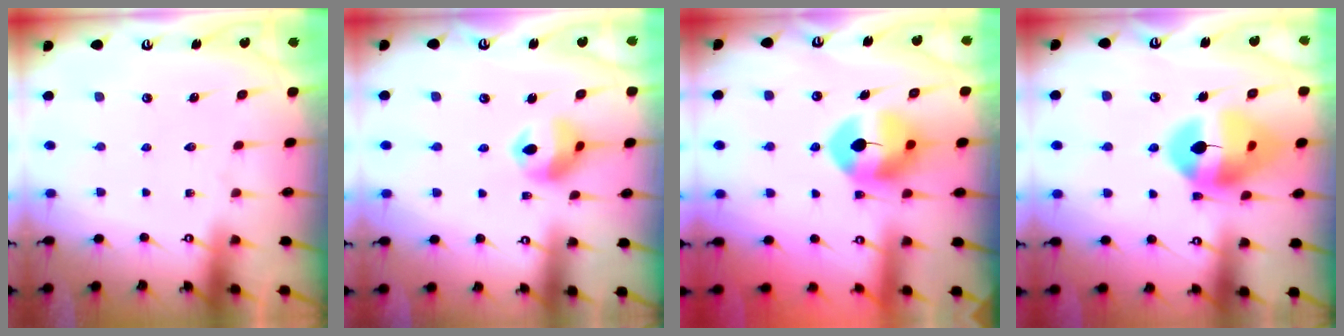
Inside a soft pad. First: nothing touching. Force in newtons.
{"total": 11.0, "press": 10.9, "slide": 1.5}
{"total": 8.7, "press": 8.6, "slide": 1.2}
{"total": 14.2, "press": 14.1, "slide": 1.5}